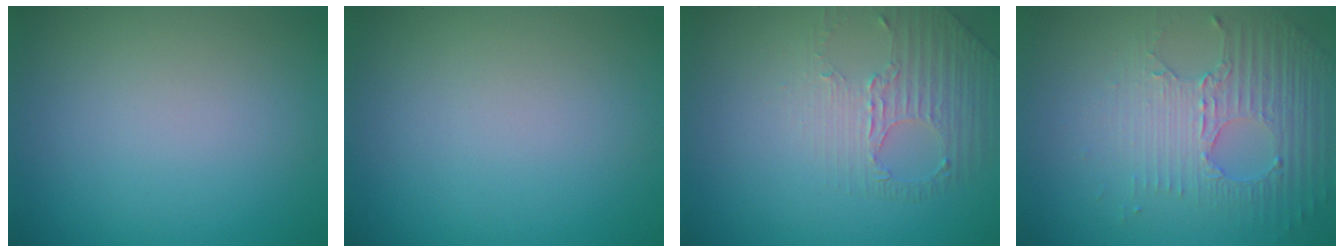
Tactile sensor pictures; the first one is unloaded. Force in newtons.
{"total": 0.0}
{"total": 1.8, "press": 1.5, "slide": 1.0}
{"total": 5.0, "press": 3.2, "slide": 3.8}